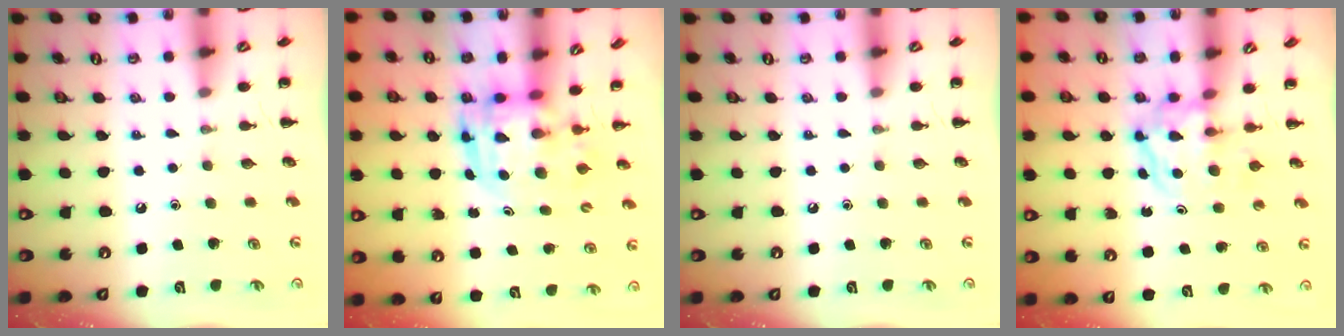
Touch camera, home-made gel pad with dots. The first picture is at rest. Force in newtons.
{"total": 3.7, "press": 3.6, "slide": 0.7}
{"total": 0.0}
{"total": 3.9, "press": 3.9, "slide": 0.5}